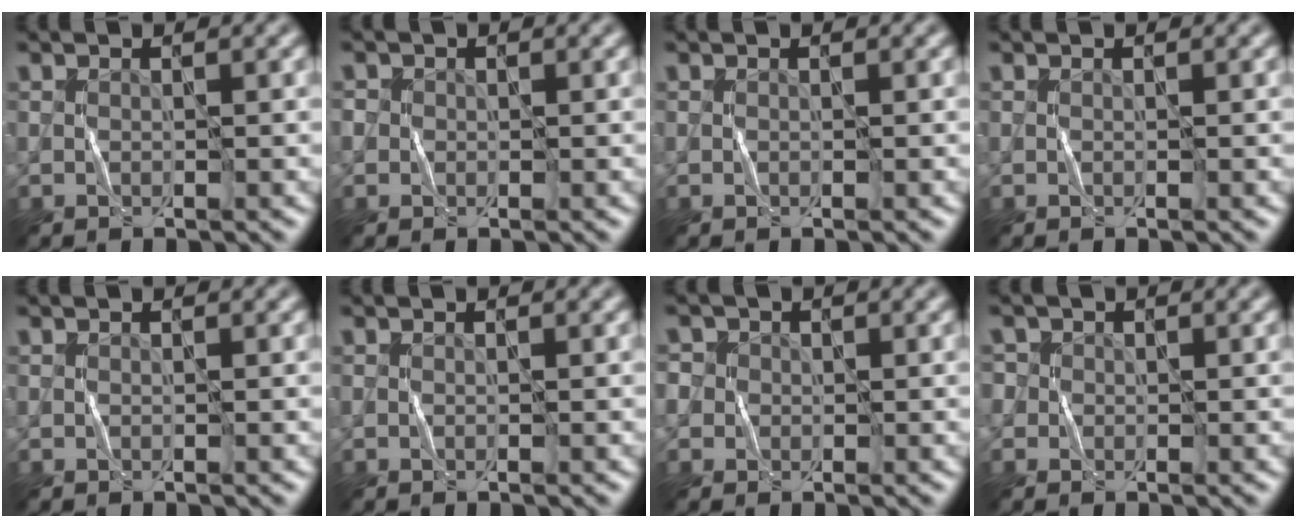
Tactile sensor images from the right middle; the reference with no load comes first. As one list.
[{"total": 1.2, "force": [0.0, 1.1, 0.1], "torque": [0.004, 0.000, -0.004]}, {"total": 0.0}, {"total": 0.0}, {"total": 0.0}, {"total": 0.0}, {"total": 3.0, "force": [0.7, 2.8, 0.9], "torque": [0.000, 0.017, -0.009]}, {"total": 1.9, "force": [0.4, 1.8, 0.4], "torque": [0.003, 0.007, -0.007]}]